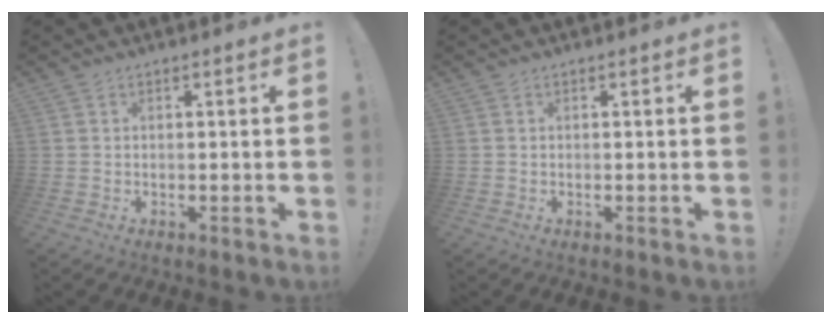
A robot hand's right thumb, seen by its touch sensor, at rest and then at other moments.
{"total": 0.0}